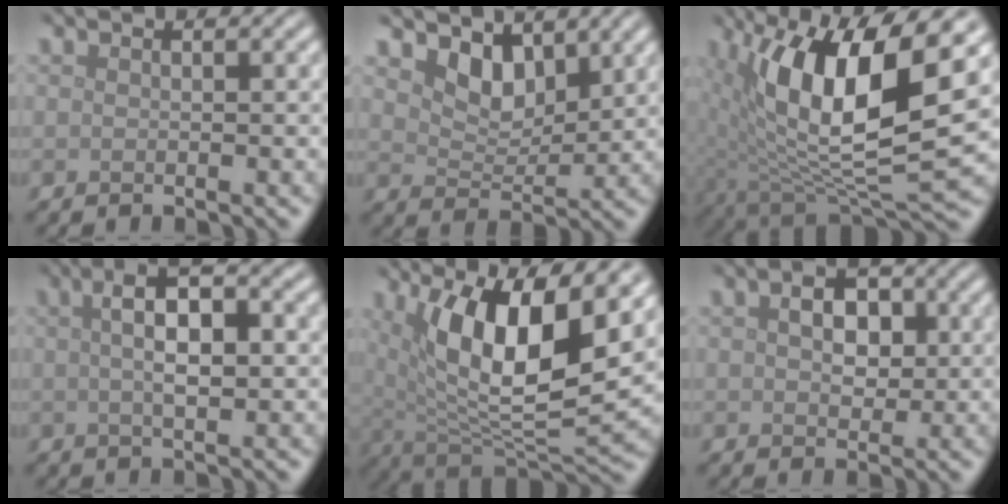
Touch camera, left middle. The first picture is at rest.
{"total": 3.4, "force": [2.6, 1.7, 1.4], "torque": [-0.037, -0.013, 0.040]}
{"total": 13.0, "force": [3.5, 5.2, 11.4], "torque": [-0.207, -0.017, 0.069]}
{"total": 5.6, "force": [1.2, 1.8, 5.1], "torque": [-0.081, 0.011, 0.015]}
{"total": 11.4, "force": [4.2, 3.7, 9.9], "torque": [-0.161, -0.007, 0.073]}
{"total": 3.1, "force": [0.6, 2.1, 2.2], "torque": [-0.040, 0.002, 0.006]}